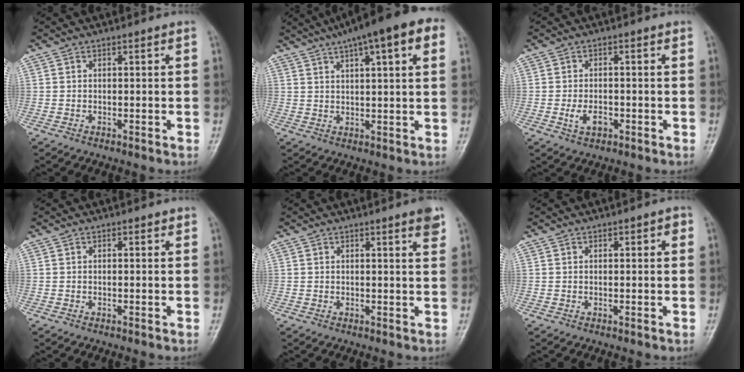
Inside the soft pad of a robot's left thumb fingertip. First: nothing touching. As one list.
[{"total": 16.3, "force": [8.6, 4.1, 13.2], "torque": [-0.189, 0.026, 0.121]}, {"total": 3.4, "force": [-1.2, 2.1, 2.4], "torque": [-0.044, 0.003, -0.018]}, {"total": 0.6, "force": [0.4, 0.3, 0.3], "torque": [-0.004, -0.002, 0.004]}, {"total": 3.2, "force": [2.1, 0.2, 2.4], "torque": [-0.027, -0.010, 0.026]}, {"total": 2.0, "force": [0.9, 0.9, 1.6], "torque": [-0.015, 0.000, 0.011]}]